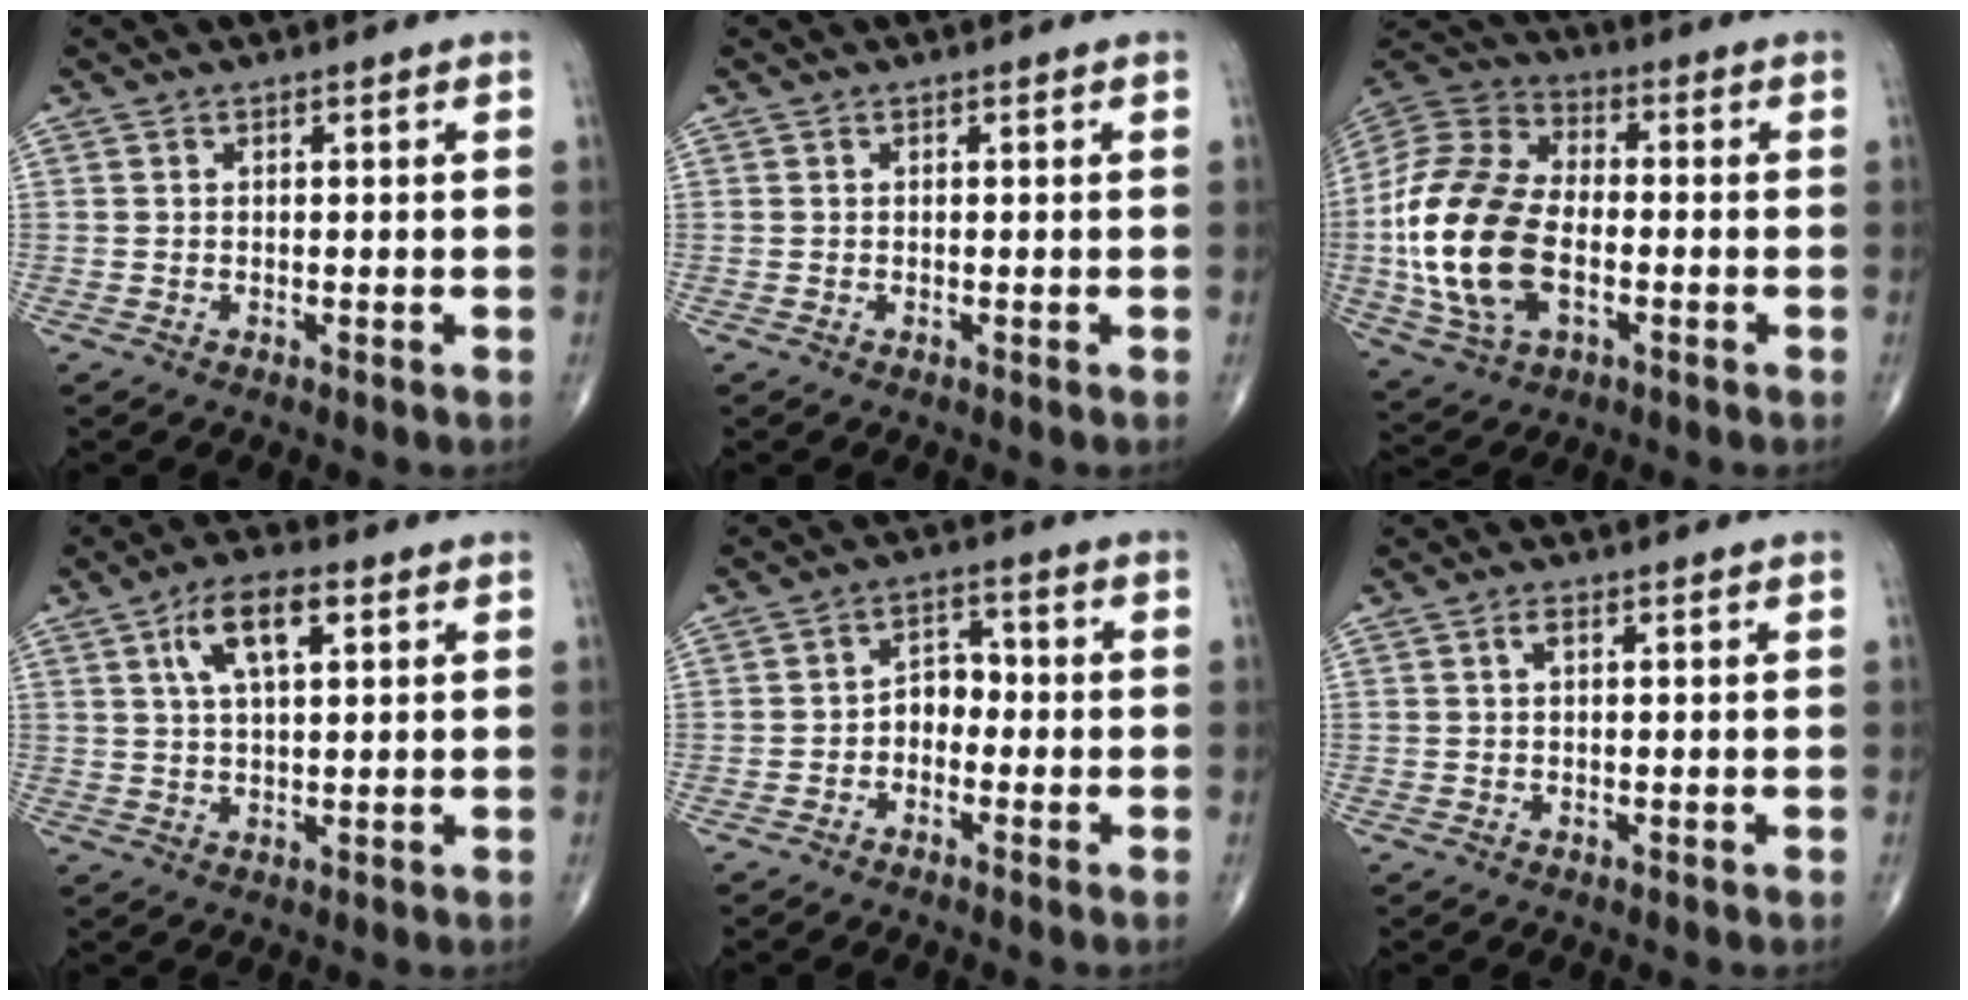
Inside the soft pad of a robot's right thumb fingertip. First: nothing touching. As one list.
[{"total": 0.0}, {"total": 21.0, "force": [-3.4, 12.6, 16.5], "torque": [-0.341, 0.012, -0.062]}, {"total": 8.8, "force": [3.4, 3.7, 7.3], "torque": [-0.128, 0.003, 0.058]}, {"total": 4.2, "force": [-1.3, 3.1, 2.6], "torque": [-0.021, 0.027, -0.036]}, {"total": 1.7, "force": [0.4, 0.8, 1.5], "torque": [-0.028, 0.007, 0.006]}]